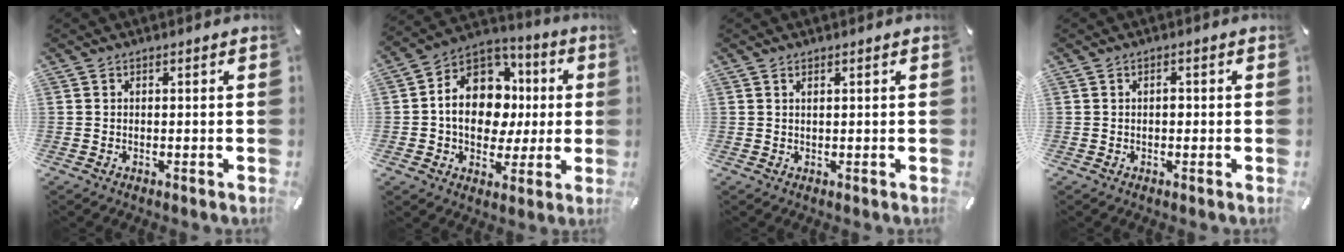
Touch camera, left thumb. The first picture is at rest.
{"total": 15.2, "force": [0.1, 12.4, 8.7], "torque": [-0.153, 0.001, 0.008]}
{"total": 0.7, "force": [0.3, 0.1, 0.6], "torque": [-0.010, 0.001, 0.006]}
{"total": 1.2, "force": [-0.1, 0.8, 0.9], "torque": [-0.018, 0.004, -0.003]}